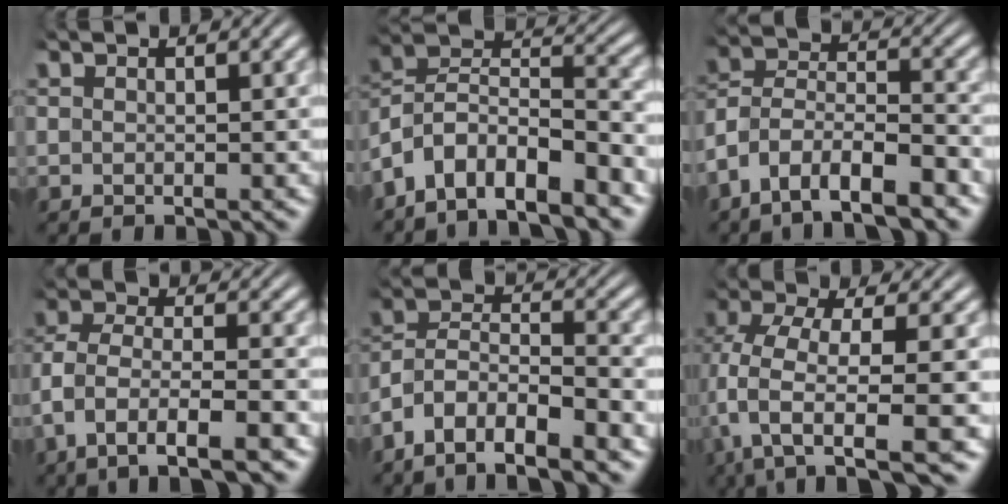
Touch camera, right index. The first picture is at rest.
{"total": 10.9, "force": [-3.5, 8.8, 5.4], "torque": [-0.151, -0.035, -0.063]}
{"total": 9.3, "force": [-3.9, 7.5, 3.9], "torque": [-0.110, -0.033, -0.076]}
{"total": 7.3, "force": [-3.4, 4.0, 5.1], "torque": [-0.111, -0.039, -0.040]}
{"total": 9.8, "force": [-4.5, 7.8, 3.9], "torque": [-0.105, -0.029, -0.089]}
{"total": 9.5, "force": [-4.5, 4.9, 6.7], "torque": [-0.169, -0.047, -0.058]}